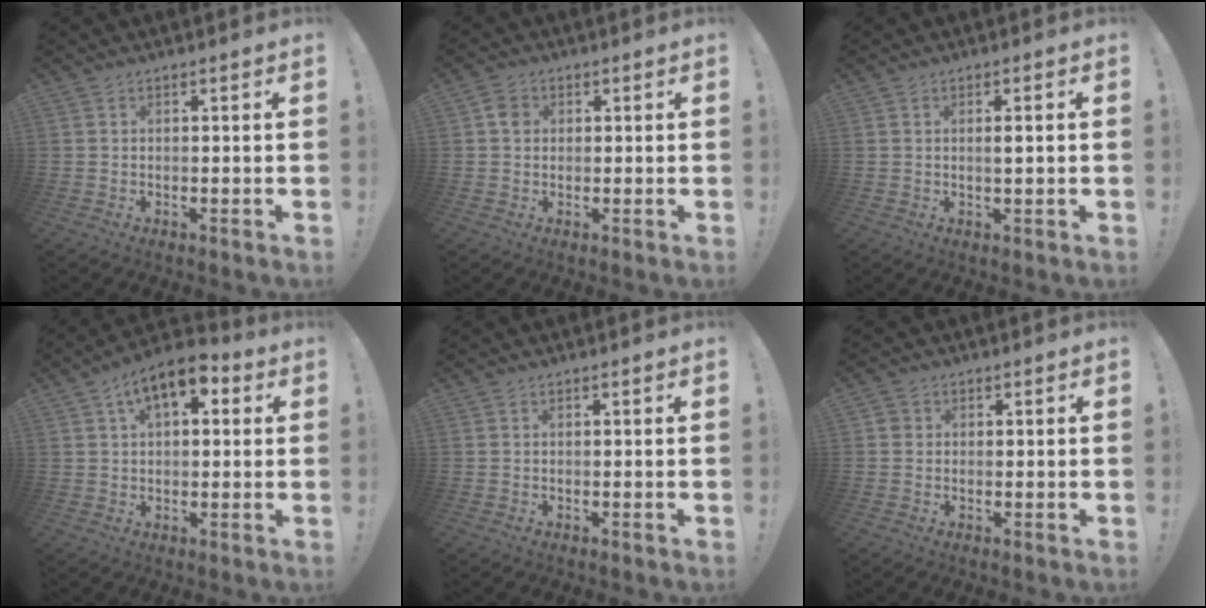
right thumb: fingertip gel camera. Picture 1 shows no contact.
{"total": 3.5, "force": [0.5, 3.0, 1.7], "torque": [-0.015, 0.002, 0.007]}
{"total": 2.1, "force": [0.2, 0.0, 2.1], "torque": [-0.039, 0.000, -0.001]}
{"total": 9.4, "force": [4.1, 4.7, 7.1], "torque": [-0.113, -0.006, 0.073]}
{"total": 0.0}
{"total": 1.7, "force": [0.3, 1.6, 0.4], "torque": [-0.007, 0.006, 0.005]}